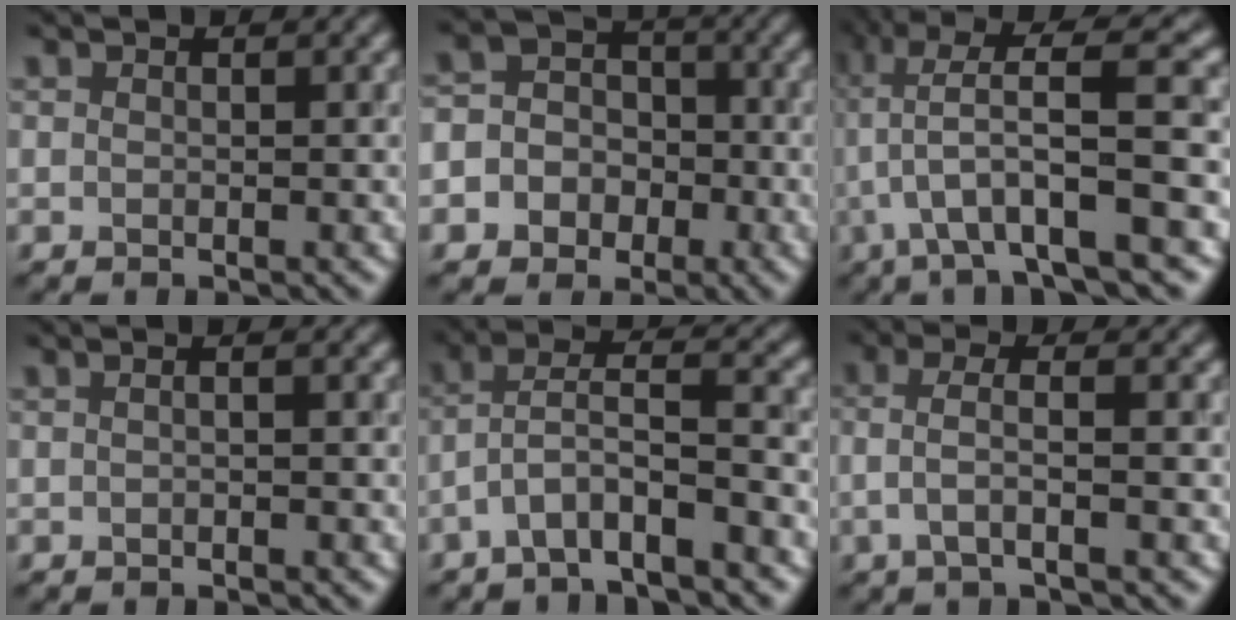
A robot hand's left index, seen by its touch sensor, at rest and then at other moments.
{"total": 5.7, "force": [-2.4, 5.1, 1.1], "torque": [-0.010, 0.020, -0.049]}
{"total": 11.3, "force": [0.3, 2.5, 11.1], "torque": [-0.193, 0.034, 0.034]}
{"total": 1.8, "force": [0.4, 0.9, 1.5], "torque": [0.001, 0.010, -0.013]}
{"total": 4.8, "force": [-3.0, 0.7, 3.7], "torque": [-0.078, 0.021, -0.050]}
{"total": 2.1, "force": [-0.6, 0.3, 2.0], "torque": [-0.045, 0.016, -0.005]}